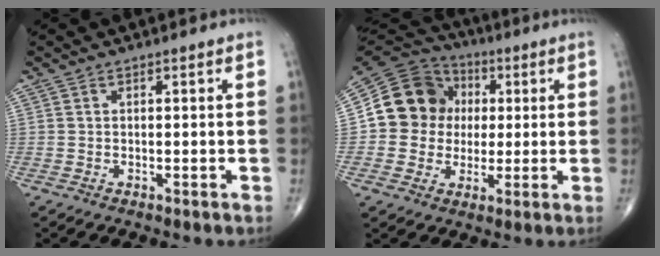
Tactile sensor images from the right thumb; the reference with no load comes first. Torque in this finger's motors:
{"motor_torque": [-0.88, 0.98, 0.52, -0.30, 0.07]}